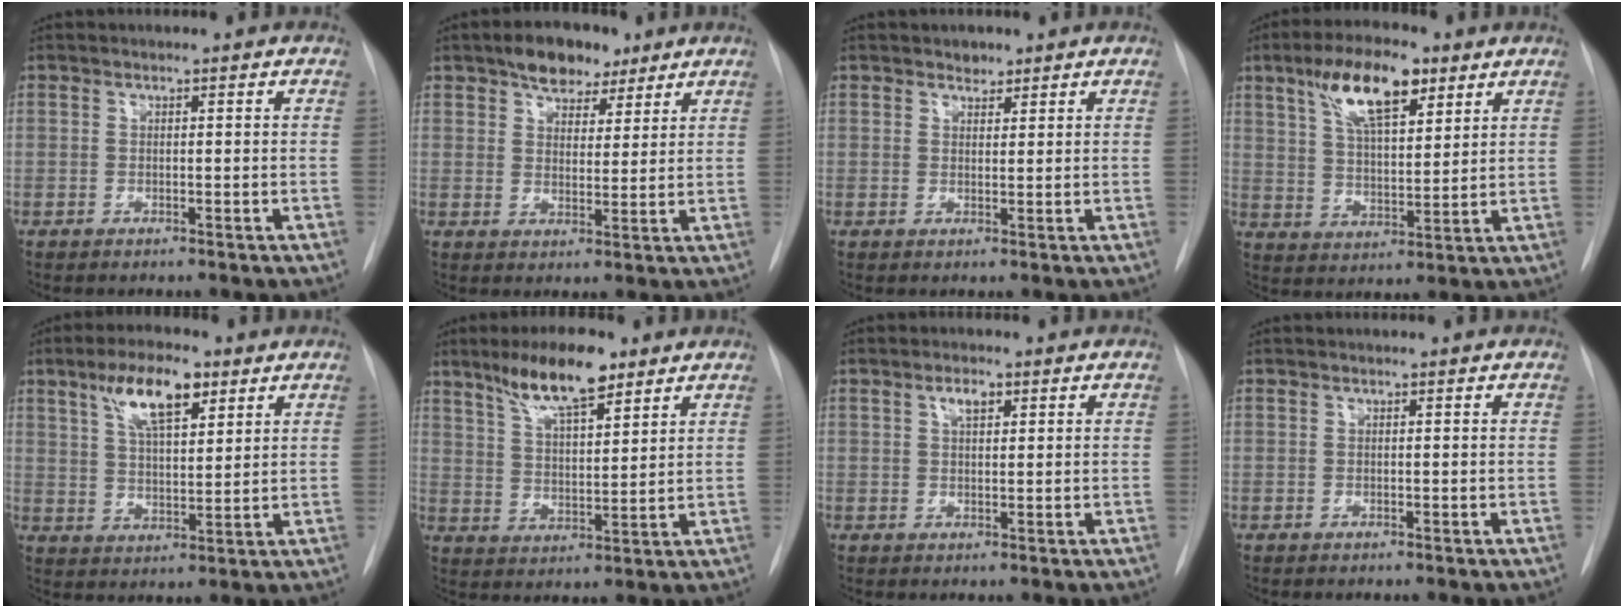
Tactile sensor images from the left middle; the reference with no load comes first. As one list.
[{"total": 7.2, "force": [5.0, 3.9, 3.4], "torque": [-0.048, 0.013, 0.081]}, {"total": 1.6, "force": [1.3, 0.9, 0.3], "torque": [-0.001, -0.003, 0.018]}, {"total": 11.7, "force": [6.6, 3.8, 9.0], "torque": [-0.165, 0.014, 0.119]}, {"total": 9.6, "force": [5.3, 3.0, 7.5], "torque": [-0.140, 0.012, 0.096]}, {"total": 10.6, "force": [7.3, 2.5, 7.2], "torque": [-0.130, 0.006, 0.131]}, {"total": 2.3, "force": [1.1, 1.0, 1.8], "torque": [-0.032, 0.002, 0.018]}, {"total": 0.0}]